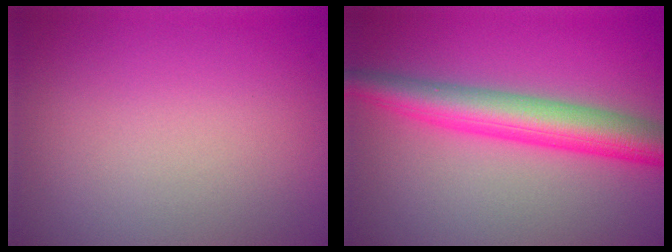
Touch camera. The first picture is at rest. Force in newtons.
{"total": 6.3, "press": 6.3, "slide": 0.1}